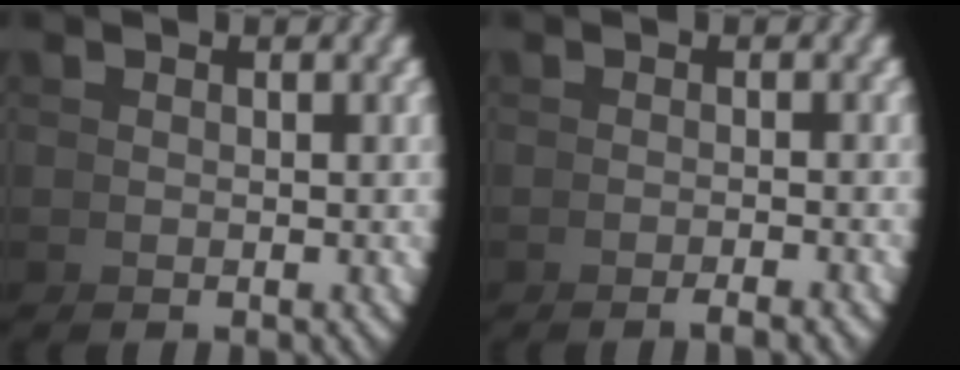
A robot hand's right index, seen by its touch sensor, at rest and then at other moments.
{"total": 1.7, "force": [-1.5, -0.3, 0.6], "torque": [0.000, 0.013, -0.033]}